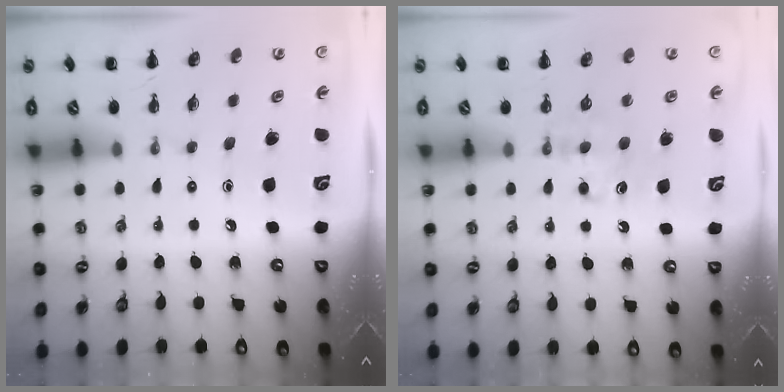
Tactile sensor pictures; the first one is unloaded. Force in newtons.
{"total": 6.0, "press": 5.8, "slide": 1.5}